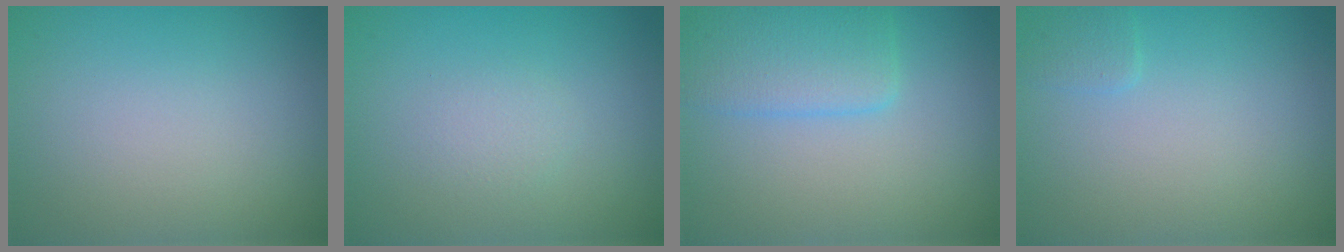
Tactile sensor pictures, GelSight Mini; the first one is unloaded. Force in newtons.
{"total": 1.1, "press": 1.1, "slide": 0.0}
{"total": 3.8, "press": 3.8, "slide": 0.1}
{"total": 0.9, "press": 0.9, "slide": 0.1}